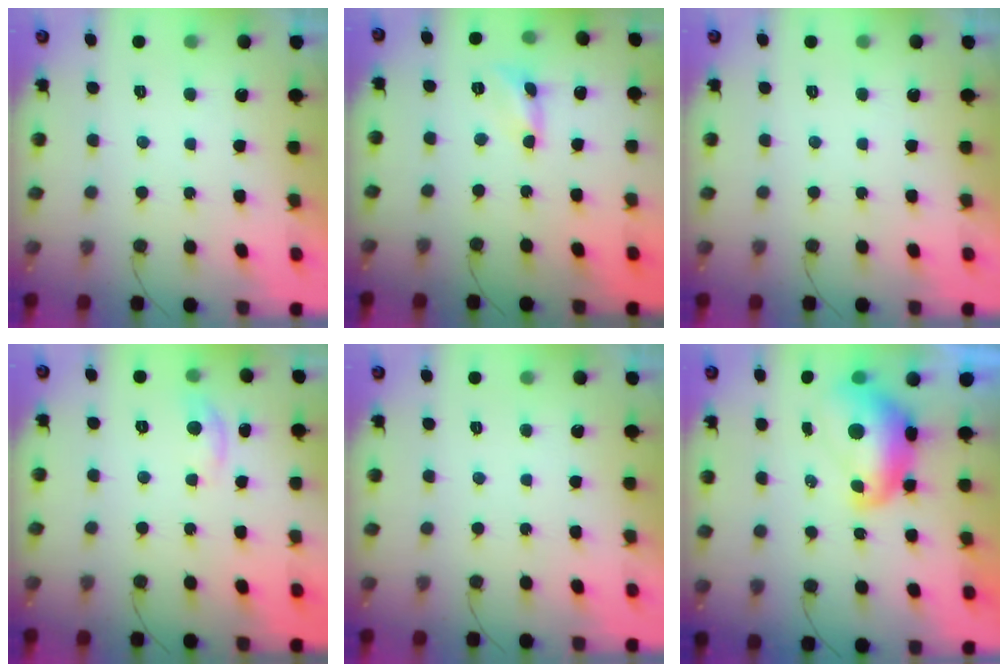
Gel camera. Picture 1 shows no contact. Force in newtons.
{"total": 1.6, "press": 1.6, "slide": 0.1}
{"total": 0.0}
{"total": 4.2, "press": 4.2, "slide": 0.1}
{"total": 0.0}
{"total": 10.3, "press": 10.3, "slide": 1.2}